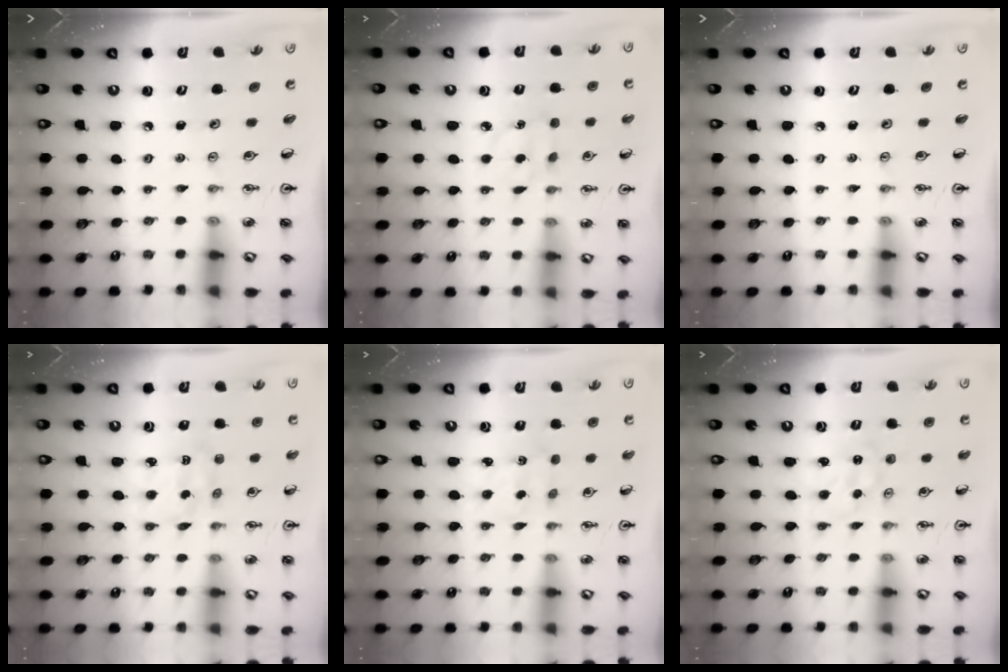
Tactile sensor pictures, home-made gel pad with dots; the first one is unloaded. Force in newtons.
{"total": 4.9, "press": 4.9, "slide": 0.5}
{"total": 0.0}
{"total": 3.1, "press": 3.1, "slide": 0.5}
{"total": 1.3, "press": 1.2, "slide": 0.6}
{"total": 0.0}